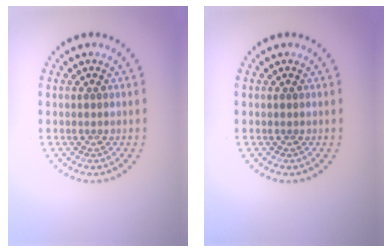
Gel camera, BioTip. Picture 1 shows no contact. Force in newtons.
{"total": 0.0}